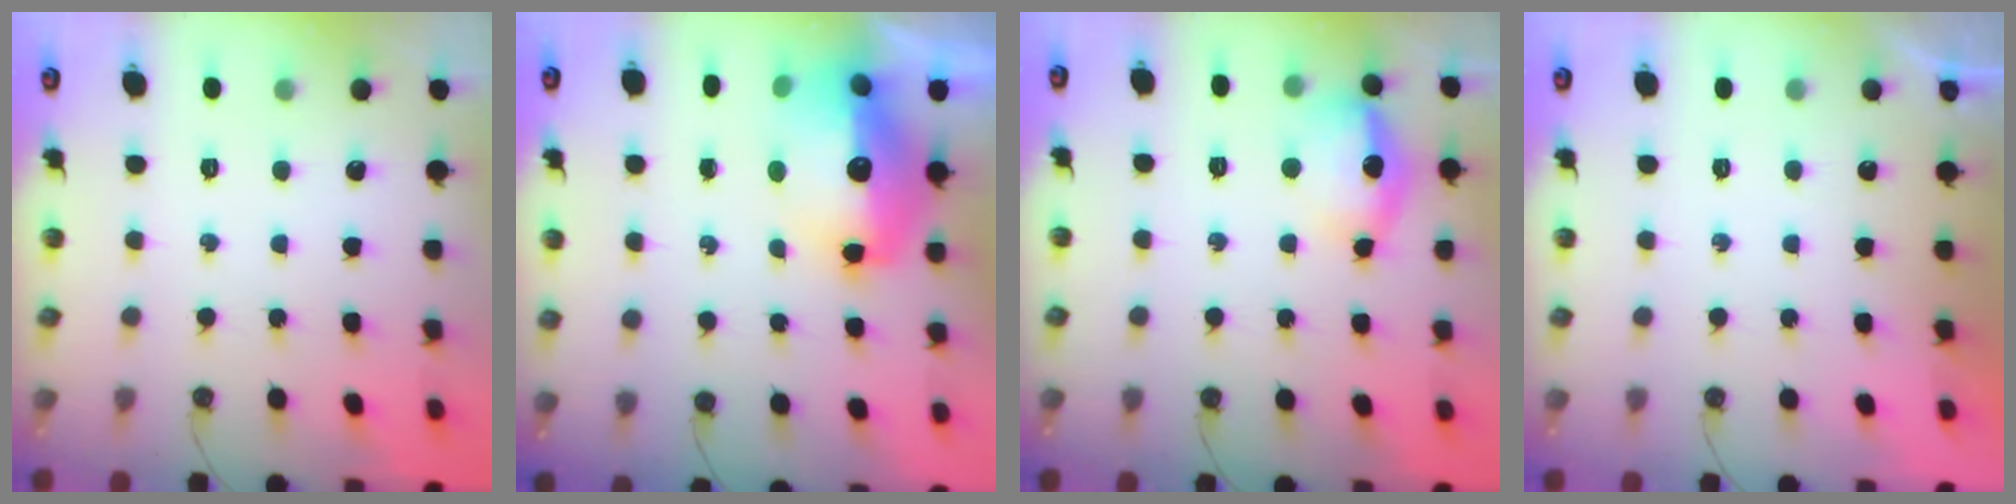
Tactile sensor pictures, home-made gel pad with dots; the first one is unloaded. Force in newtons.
{"total": 17.9, "press": 17.8, "slide": 1.8}
{"total": 13.9, "press": 13.8, "slide": 1.3}
{"total": 0.0}